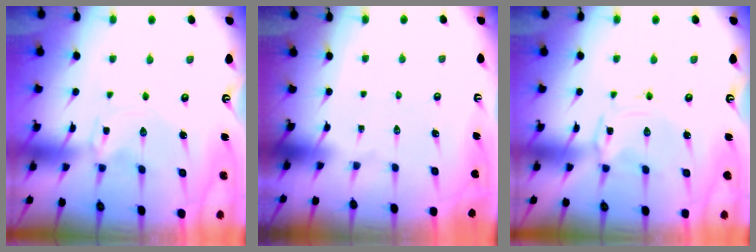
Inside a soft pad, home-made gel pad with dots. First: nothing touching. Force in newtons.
{"total": 0.0}
{"total": 1.0, "press": 1.0, "slide": 0.2}